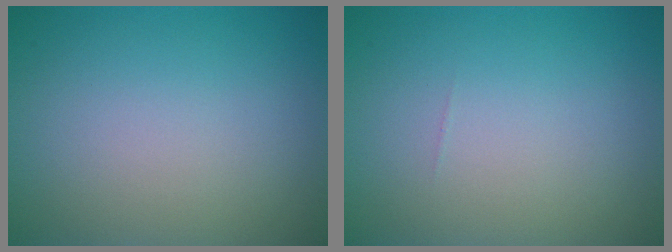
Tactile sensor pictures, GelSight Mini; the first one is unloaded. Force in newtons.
{"total": 0.0}